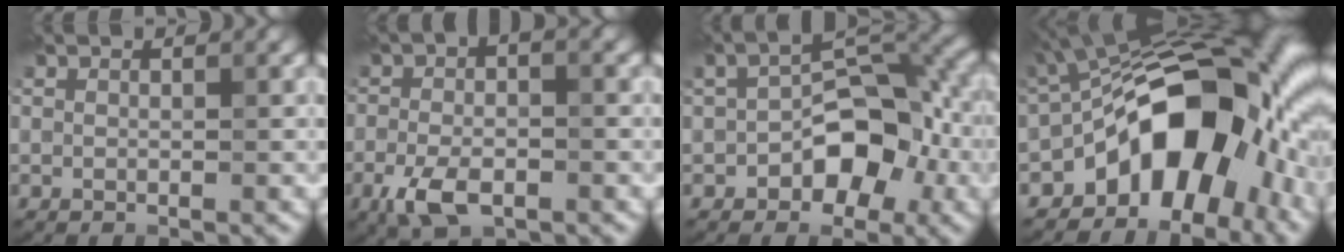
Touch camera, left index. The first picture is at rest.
{"total": 5.5, "force": [-2.2, 2.5, 4.3], "torque": [-0.093, -0.006, -0.045]}
{"total": 6.7, "force": [-2.2, 3.8, 5.0], "torque": [-0.058, 0.020, -0.043]}
{"total": 14.5, "force": [-4.5, 8.3, 11.1], "torque": [-0.123, 0.019, -0.088]}